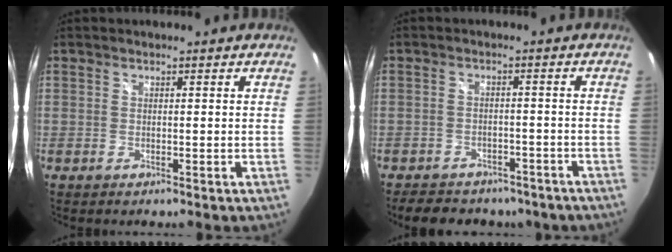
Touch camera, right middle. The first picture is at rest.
{"total": 13.8, "force": [-10.8, 6.6, 5.5], "torque": [-0.118, 0.004, -0.136]}